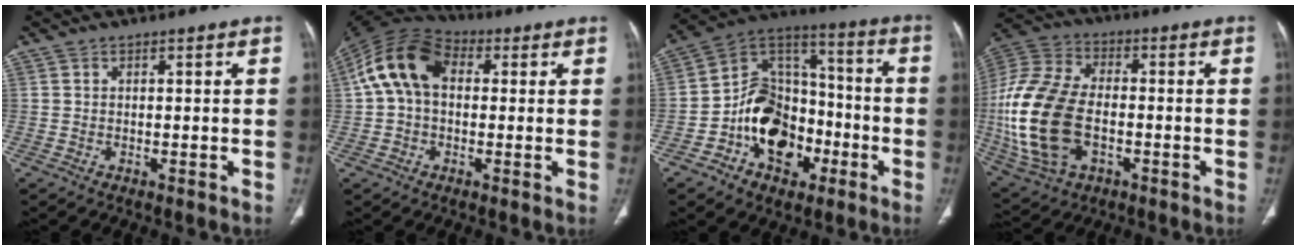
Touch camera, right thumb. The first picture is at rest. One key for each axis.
{"total": 12.9, "fx": 1.8, "fy": 8.8, "fz": 9.2, "tx": -0.170, "ty": 0.039, "tz": 0.021}
{"total": 17.8, "fx": -6.2, "fy": 13.0, "fz": 10.4, "tx": -0.123, "ty": 0.068, "tz": -0.103}
{"total": 22.0, "fx": -3.2, "fy": 13.6, "fz": 16.9, "tx": -0.375, "ty": 0.007, "tz": -0.052}